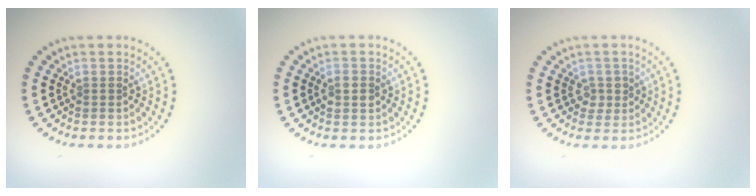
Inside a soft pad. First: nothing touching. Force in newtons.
{"total": 1.9, "press": 1.9, "slide": 0.1}
{"total": 1.4, "press": 1.3, "slide": 0.7}